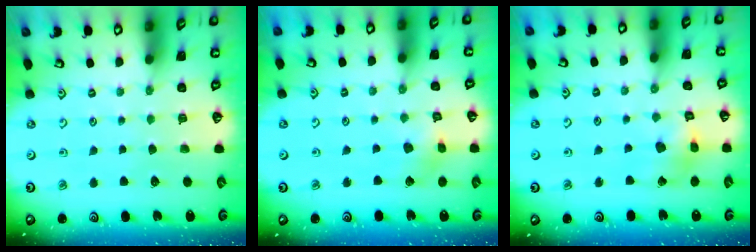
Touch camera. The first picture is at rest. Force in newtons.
{"total": 4.8, "press": 4.7, "slide": 0.6}
{"total": 8.2, "press": 8.1, "slide": 1.1}